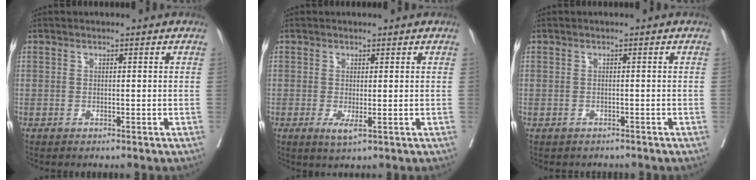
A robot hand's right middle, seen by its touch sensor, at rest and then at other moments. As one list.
[{"total": 1.8, "force": [0.0, -0.4, 1.8], "torque": [-0.028, -0.008, 0.004]}, {"total": 1.2, "force": [-1.2, 0.2, 0.0], "torque": [-0.005, -0.001, -0.017]}]